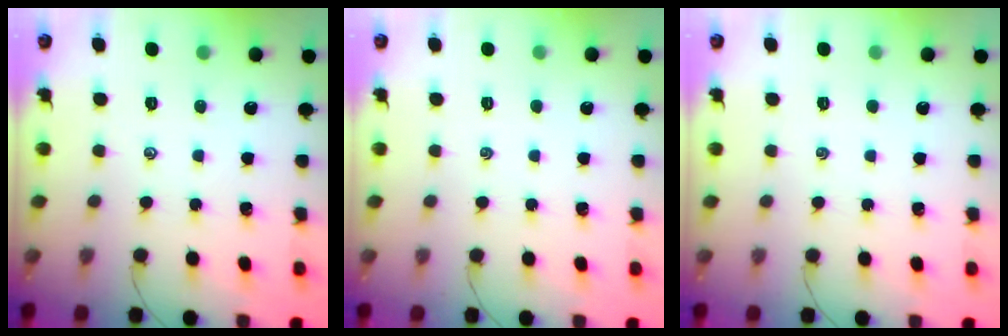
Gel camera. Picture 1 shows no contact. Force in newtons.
{"total": 0.0}
{"total": 0.0}